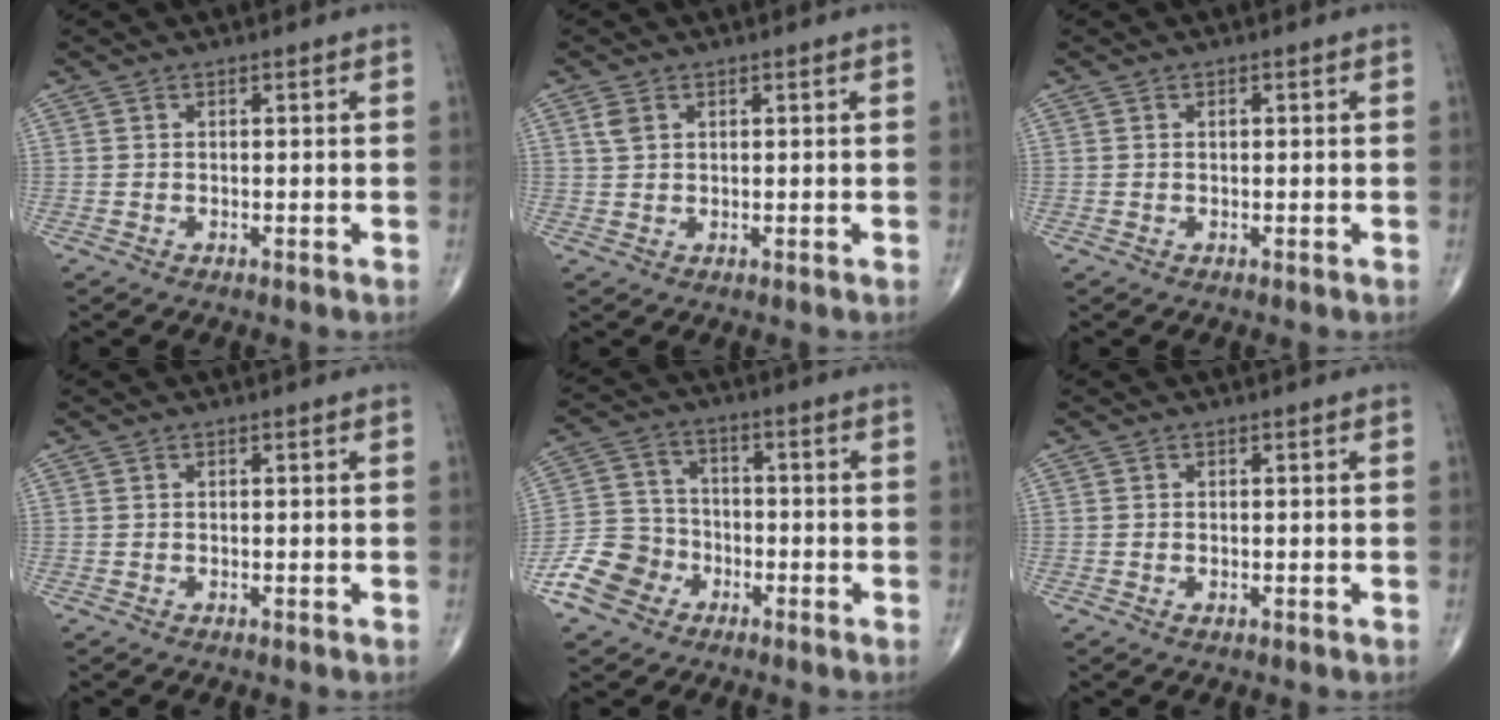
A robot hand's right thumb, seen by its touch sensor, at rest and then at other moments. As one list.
[{"total": 2.2, "force": [1.0, 1.4, 1.3], "torque": [-0.026, 0.003, 0.024]}, {"total": 0.6, "force": [0.1, 0.4, 0.5], "torque": [-0.009, 0.000, 0.003]}, {"total": 0.0}, {"total": 8.8, "force": [-4.8, 6.9, 2.6], "torque": [-0.030, 0.036, -0.101]}, {"total": 0.5, "force": [-0.2, 0.2, 0.4], "torque": [-0.007, 0.000, -0.003]}]